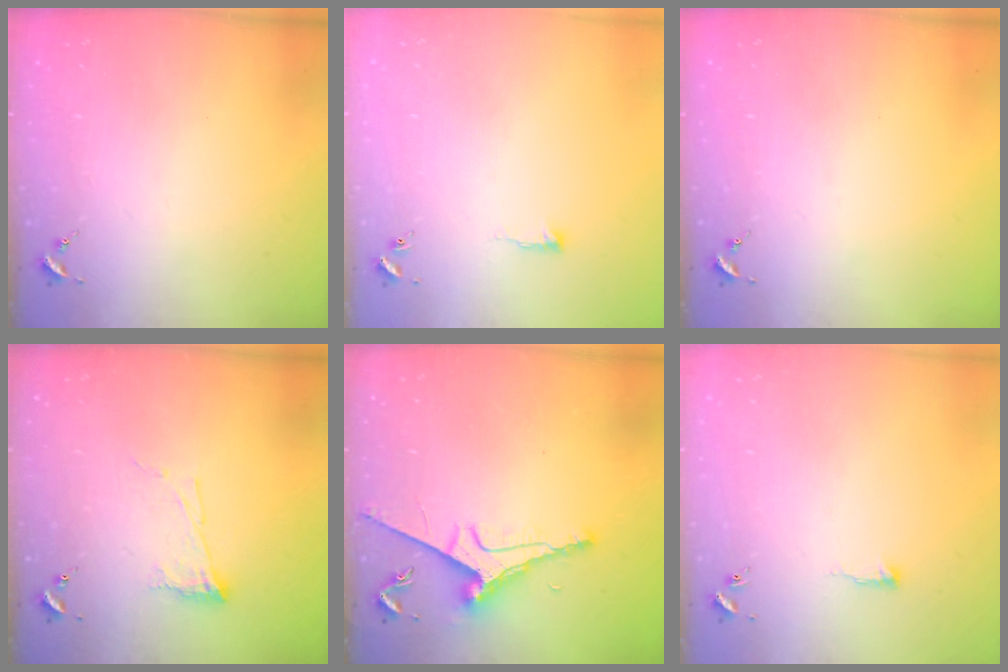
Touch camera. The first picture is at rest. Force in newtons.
{"total": 5.1, "press": 5.0, "slide": 0.5}
{"total": 0.0}
{"total": 7.2, "press": 7.2, "slide": 0.4}
{"total": 7.8, "press": 7.7, "slide": 1.0}
{"total": 5.1, "press": 5.0, "slide": 0.5}